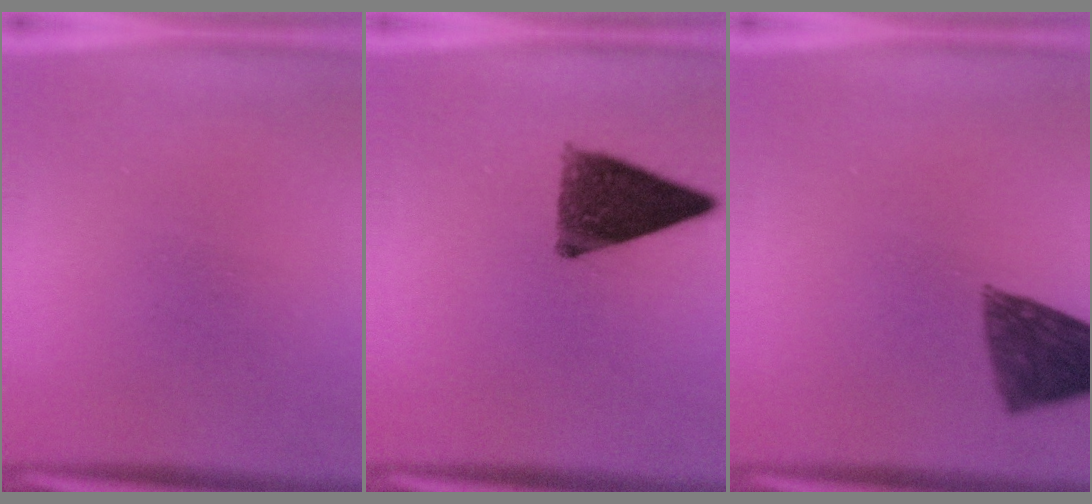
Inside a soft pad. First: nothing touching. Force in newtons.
{"total": 10.4}
{"total": 9.0}